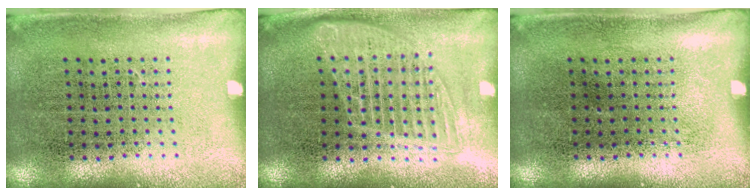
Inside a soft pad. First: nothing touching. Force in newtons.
{"total": 1.4, "press": 1.3, "slide": 0.6}
{"total": 0.0}